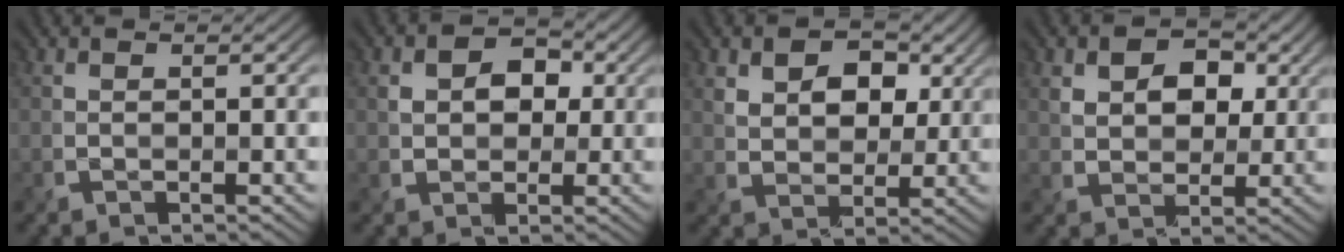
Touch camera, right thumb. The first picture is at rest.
{"total": 4.9, "force": [1.2, 3.8, 2.8], "torque": [-0.059, 0.005, 0.012]}
{"total": 7.3, "force": [3.1, 5.0, 4.3], "torque": [-0.095, -0.003, 0.045]}
{"total": 6.7, "force": [2.6, 4.8, 3.9], "torque": [-0.085, -0.001, 0.035]}